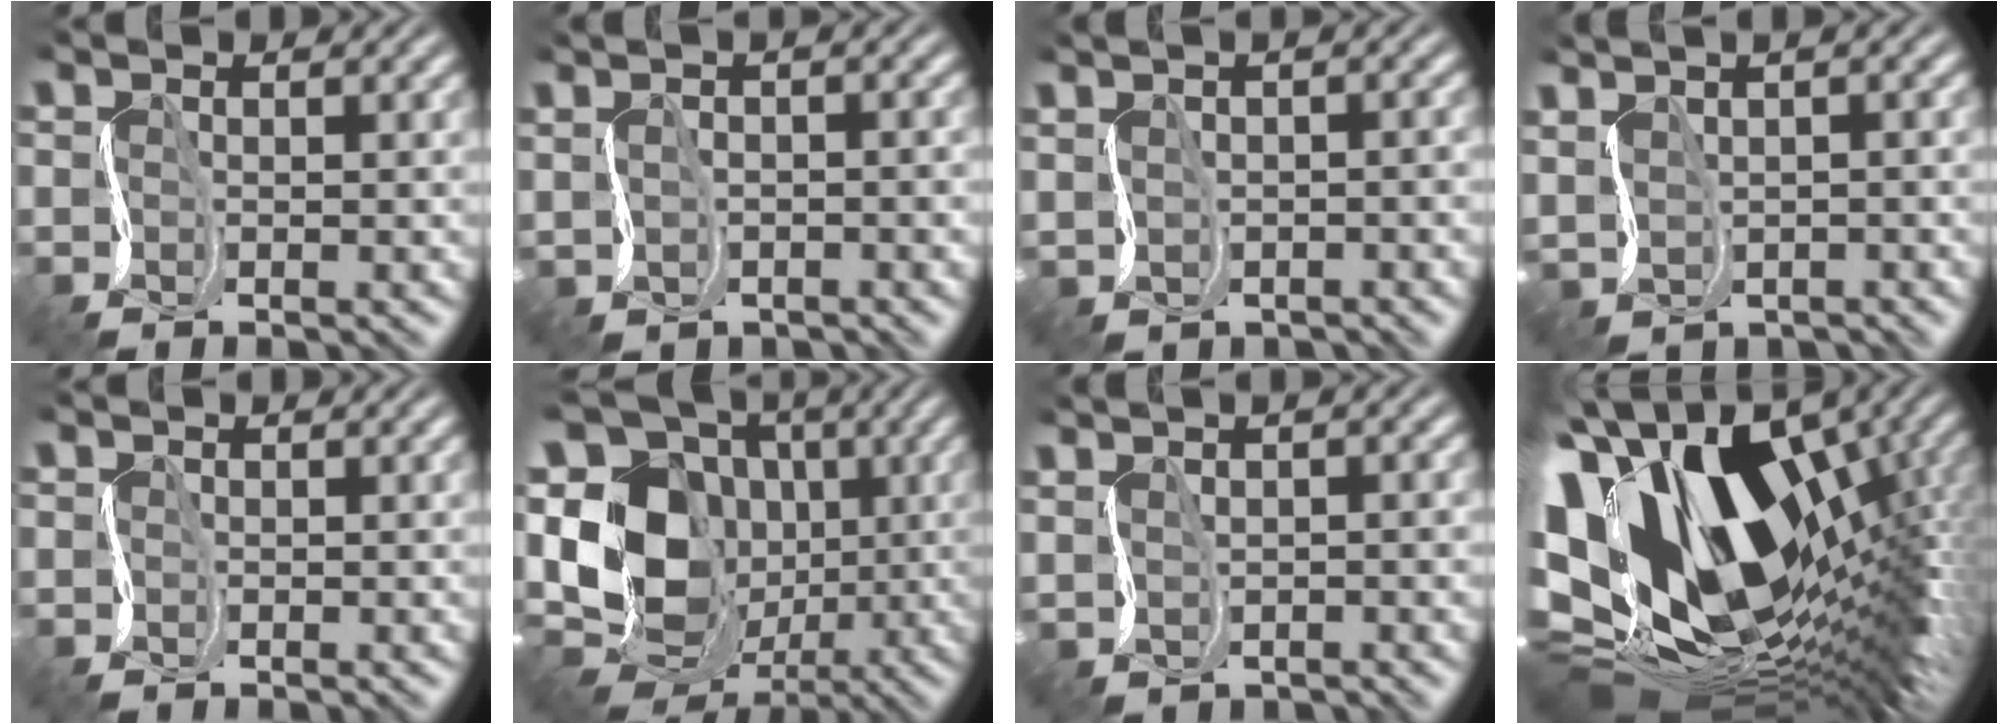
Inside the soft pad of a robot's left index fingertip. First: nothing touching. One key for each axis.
{"total": 0.7, "fx": -0.6, "fy": -0.4, "fz": -0.1, "tx": -0.005, "ty": -0.013, "tz": 0.002}
{"total": 0.7, "fx": -0.6, "fy": -0.4, "fz": -0.1, "tx": -0.002, "ty": -0.012, "tz": 0.000}
{"total": 0.6, "fx": 0.1, "fy": -0.5, "fz": -0.3, "tx": -0.003, "ty": -0.015, "tz": 0.018}
{"total": 3.5, "fx": 0.9, "fy": 3.1, "fz": 1.3, "tx": -0.033, "ty": 0.013, "tz": -0.027}
{"total": 17.3, "fx": -0.4, "fy": 15.0, "fz": 8.6, "tx": -0.193, "ty": 0.019, "tz": -0.024}
{"total": 1.1, "fx": -0.1, "fy": -1.0, "fz": -0.5, "tx": -0.002, "ty": -0.009, "tz": 0.008}
{"total": 18.3, "fx": 2.6, "fy": 9.7, "fz": 15.2, "tx": -0.282, "ty": -0.038, "tz": 0.073}